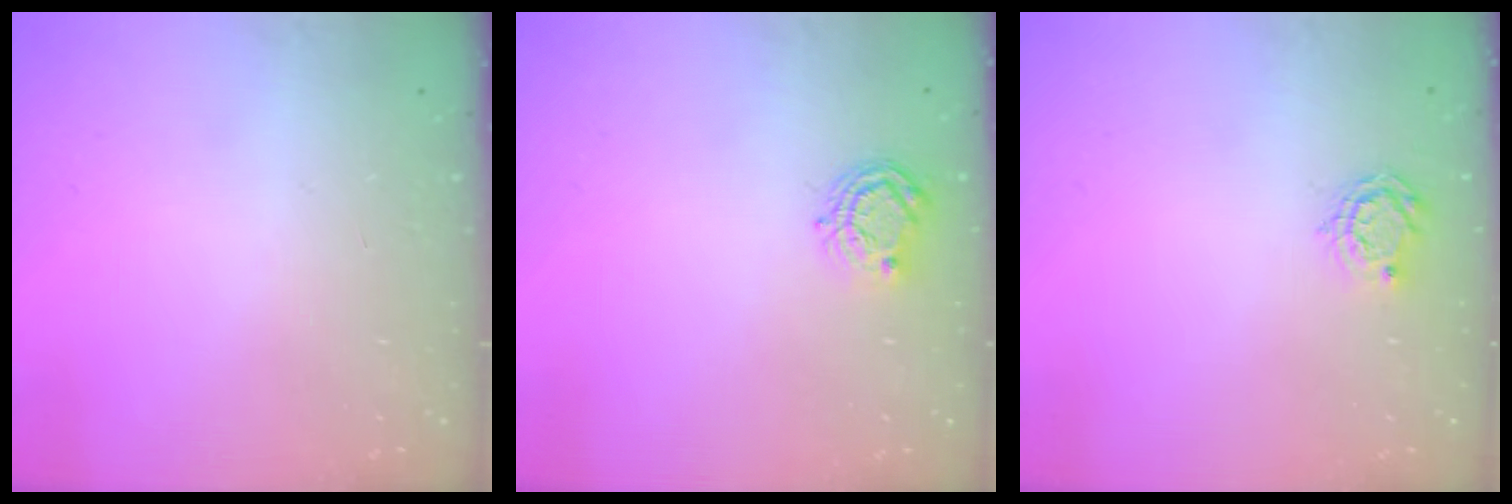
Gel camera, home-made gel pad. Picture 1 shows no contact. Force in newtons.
{"total": 6.8, "press": 6.8, "slide": 0.5}
{"total": 5.0, "press": 5.0, "slide": 0.4}